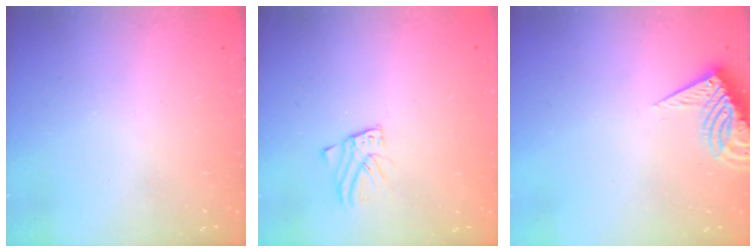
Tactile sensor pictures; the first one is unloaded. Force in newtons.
{"total": 3.1, "press": 3.1, "slide": 0.2}
{"total": 8.5, "press": 8.5, "slide": 0.5}